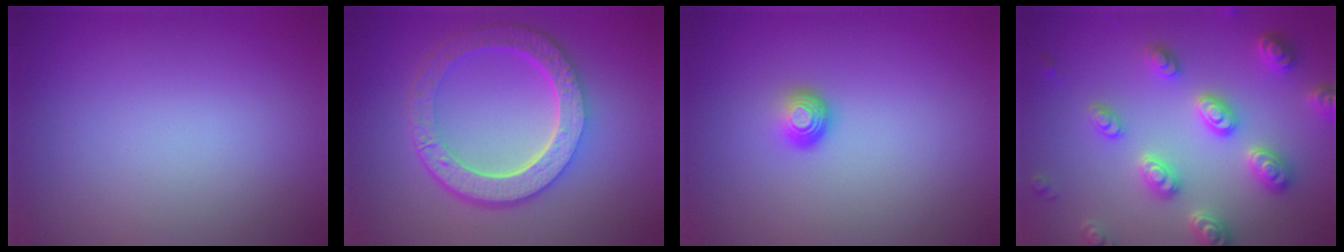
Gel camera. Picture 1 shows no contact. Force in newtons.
{"total": 6.8, "press": 5.0, "slide": 4.6}
{"total": 1.8, "press": 1.1, "slide": 1.4}
{"total": 5.2, "press": 5.0, "slide": 1.2}